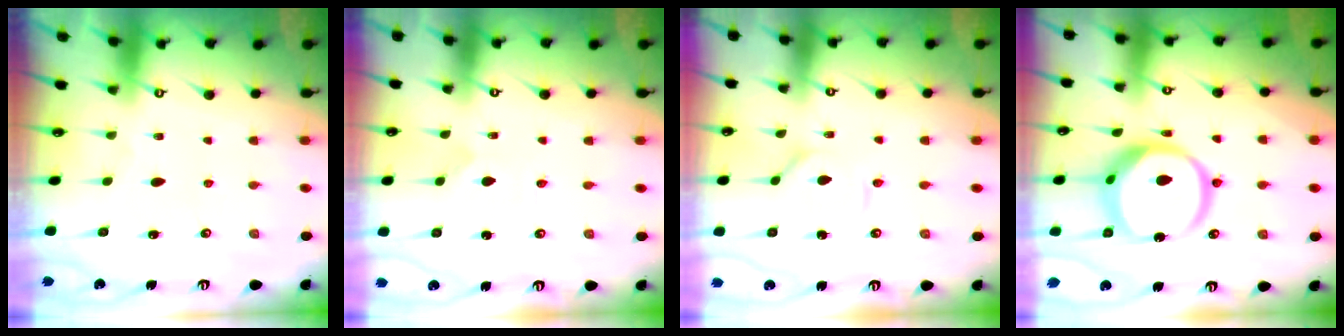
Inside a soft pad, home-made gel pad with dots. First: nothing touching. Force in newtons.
{"total": 1.2, "press": 1.2, "slide": 0.1}
{"total": 2.7, "press": 2.6, "slide": 0.4}
{"total": 14.0, "press": 13.9, "slide": 1.3}